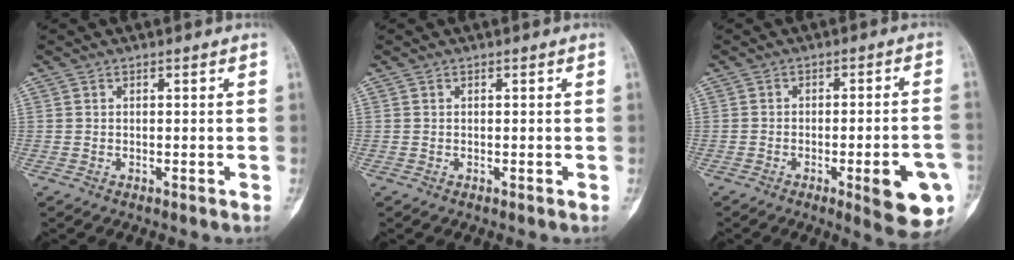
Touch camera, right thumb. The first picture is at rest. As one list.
[{"total": 0.0}, {"total": 12.1, "force": [-4.5, 2.8, 10.9], "torque": [-0.121, 0.010, -0.052]}]